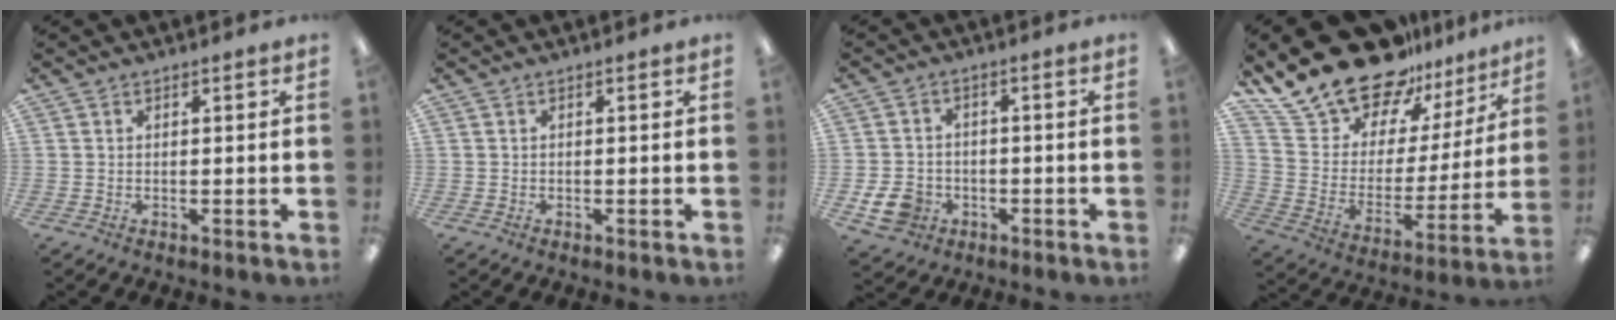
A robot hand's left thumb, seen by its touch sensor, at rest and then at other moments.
{"total": 0.0}
{"total": 6.6, "force": [-2.9, 5.1, 3.0], "torque": [-0.063, 0.008, -0.055]}
{"total": 22.3, "force": [18.5, 10.5, 6.7], "torque": [-0.123, -0.143, 0.342]}